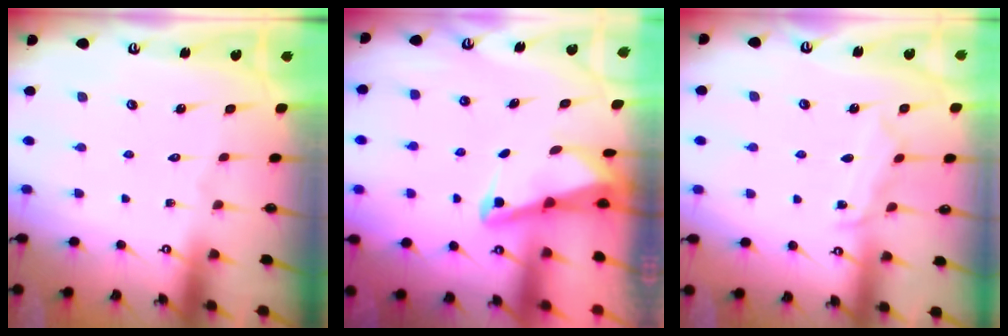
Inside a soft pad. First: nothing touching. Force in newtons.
{"total": 2.7, "press": 2.6, "slide": 0.6}
{"total": 6.1, "press": 6.1, "slide": 0.8}